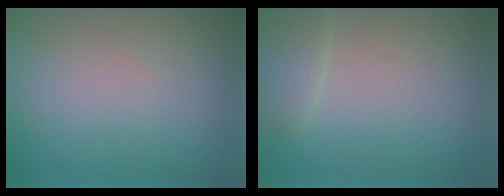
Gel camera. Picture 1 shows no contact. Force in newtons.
{"total": 2.1, "press": 2.0, "slide": 0.1}